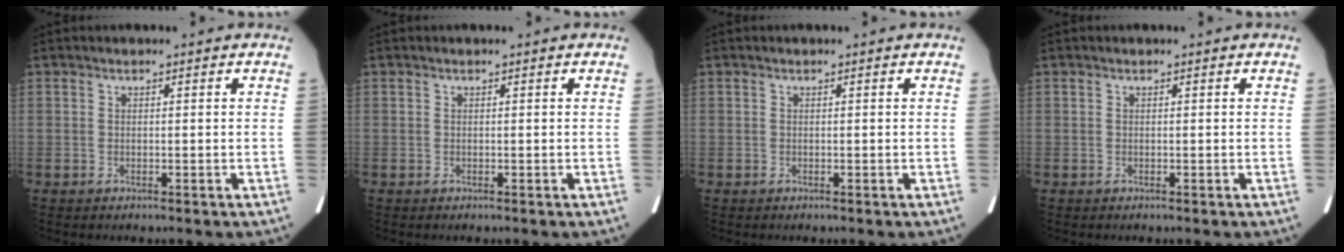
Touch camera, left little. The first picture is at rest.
{"total": 0.0}
{"total": 0.0}
{"total": 0.0}